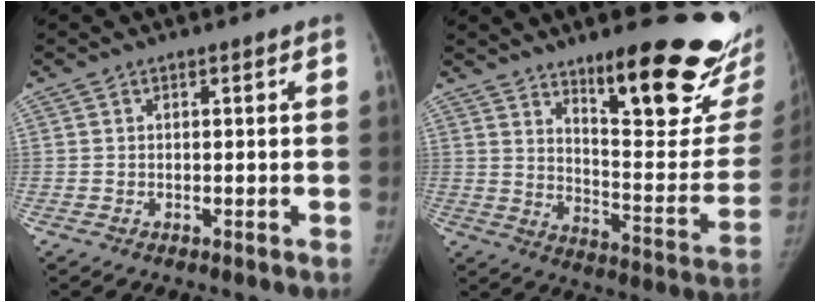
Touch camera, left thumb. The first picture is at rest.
{"total": 24.7, "force": [16.2, 6.5, 17.5], "torque": [-0.193, -0.111, 0.236]}